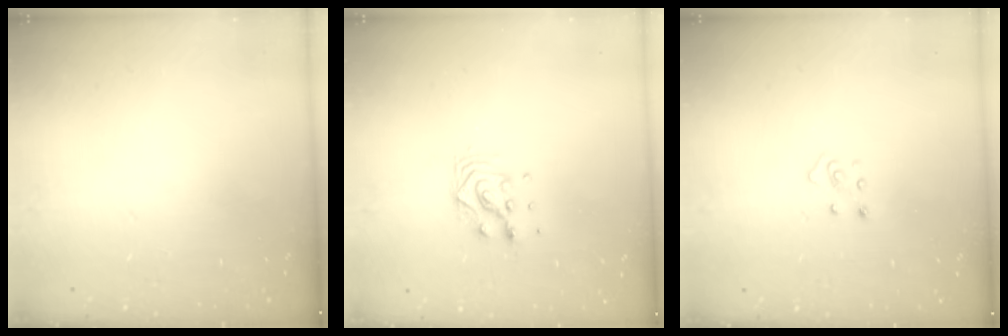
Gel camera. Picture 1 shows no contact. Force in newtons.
{"total": 7.6, "press": 7.5, "slide": 0.5}
{"total": 2.5, "press": 2.4, "slide": 0.3}